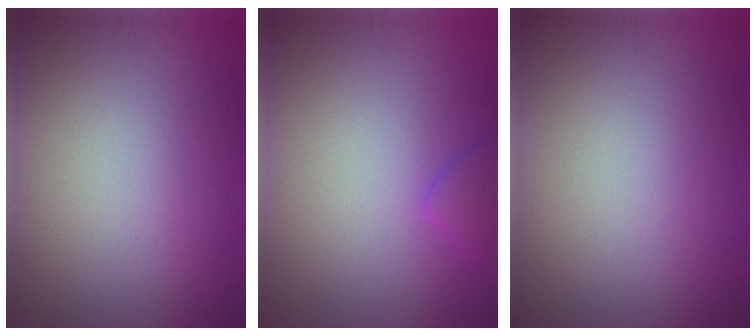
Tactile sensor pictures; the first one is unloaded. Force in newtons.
{"total": 1.8, "press": 1.8, "slide": 0.1}
{"total": 0.0}